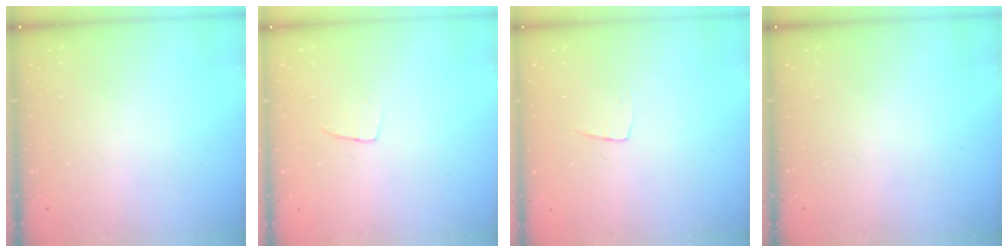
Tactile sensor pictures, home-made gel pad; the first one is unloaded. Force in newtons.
{"total": 2.9, "press": 2.9, "slide": 0.1}
{"total": 3.7, "press": 3.7, "slide": 0.2}
{"total": 0.0}